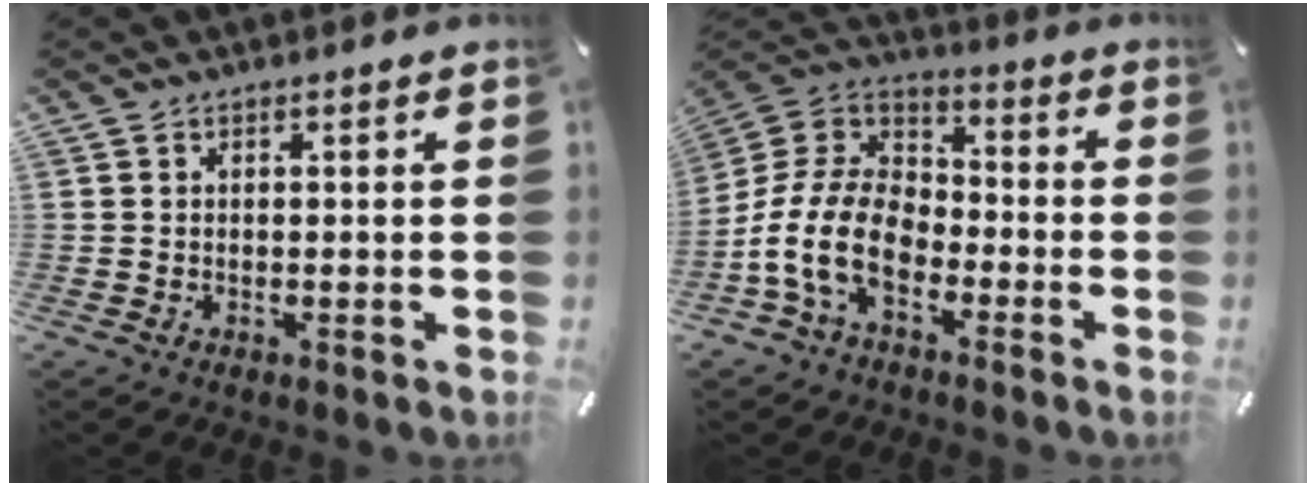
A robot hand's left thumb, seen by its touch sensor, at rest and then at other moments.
{"total": 15.0, "force": [-7.4, 9.1, 9.3], "torque": [-0.216, 0.021, -0.143]}